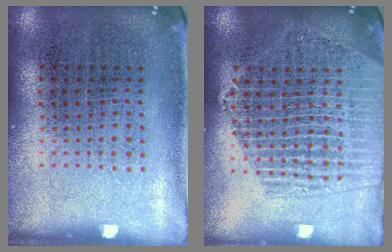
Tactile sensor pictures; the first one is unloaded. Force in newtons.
{"total": 2.1, "press": 1.9, "slide": 0.9}